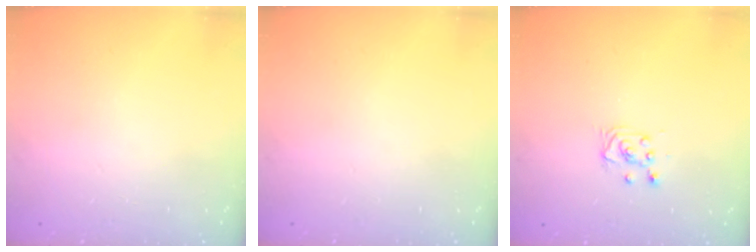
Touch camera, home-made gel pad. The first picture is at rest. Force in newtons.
{"total": 0.0}
{"total": 3.8, "press": 3.8, "slide": 0.3}